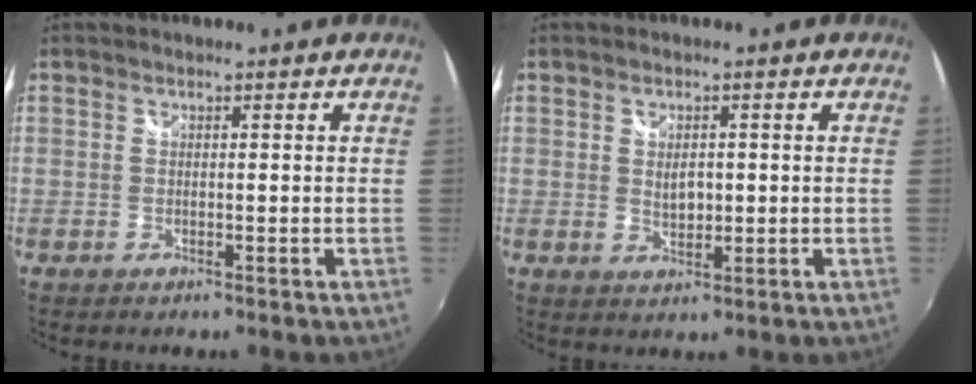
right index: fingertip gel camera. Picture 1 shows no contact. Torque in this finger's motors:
{"motor_torque": [0.30, 0.18, 0.10, 0.03]}